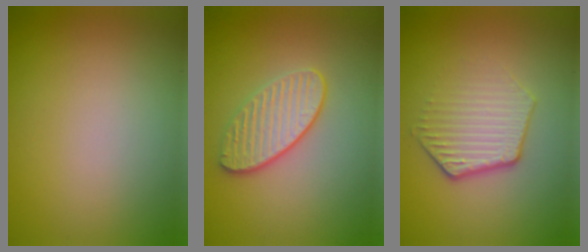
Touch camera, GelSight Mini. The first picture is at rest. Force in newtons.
{"total": 3.5, "press": 3.2, "slide": 1.3}
{"total": 3.8, "press": 2.9, "slide": 2.5}